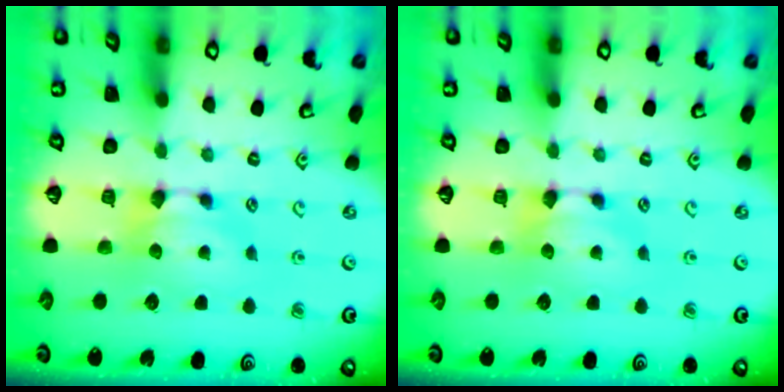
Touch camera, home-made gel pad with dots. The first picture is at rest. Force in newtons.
{"total": 0.0}